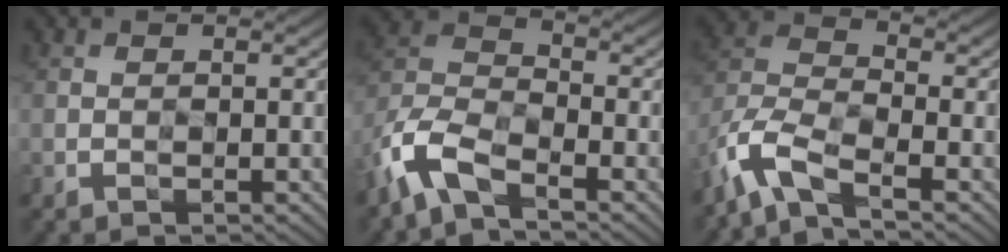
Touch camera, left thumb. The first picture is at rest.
{"total": 8.6, "force": [-5.9, 3.2, 5.4], "torque": [-0.128, -0.003, -0.140]}
{"total": 8.1, "force": [-5.7, 2.3, 5.3], "torque": [-0.123, -0.001, -0.134]}